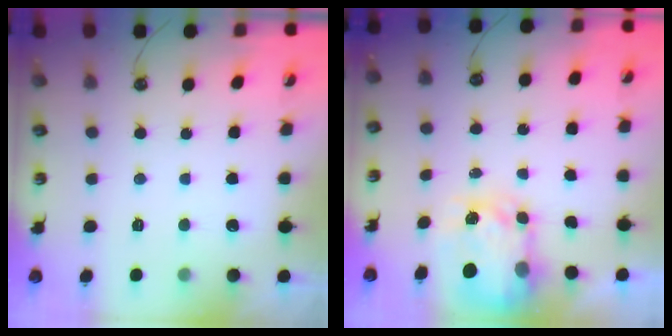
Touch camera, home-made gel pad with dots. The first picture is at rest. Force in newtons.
{"total": 5.8, "press": 5.8, "slide": 0.6}